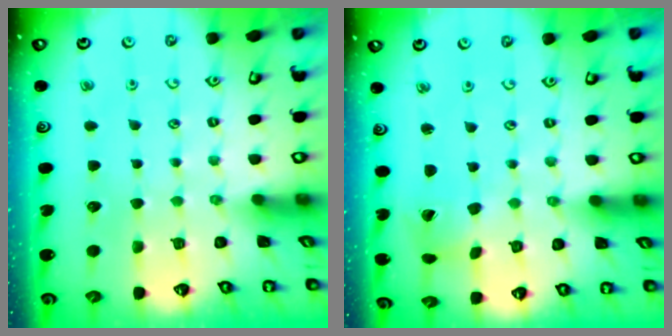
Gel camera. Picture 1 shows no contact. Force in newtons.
{"total": 1.6, "press": 1.5, "slide": 0.3}